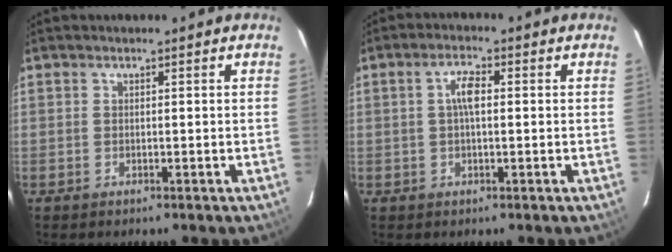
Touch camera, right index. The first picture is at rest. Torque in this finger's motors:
{"motor_torque": [0.61, 0.43, 0.29, 0.09]}